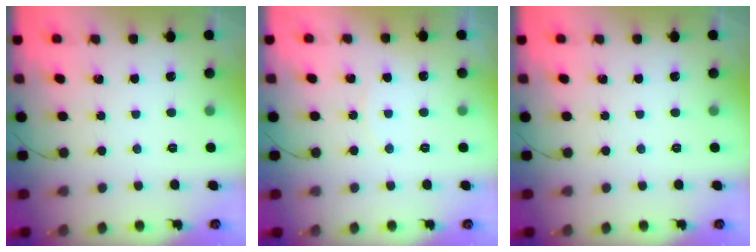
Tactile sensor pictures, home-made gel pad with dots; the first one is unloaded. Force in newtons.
{"total": 2.2, "press": 2.1, "slide": 0.4}
{"total": 0.0}